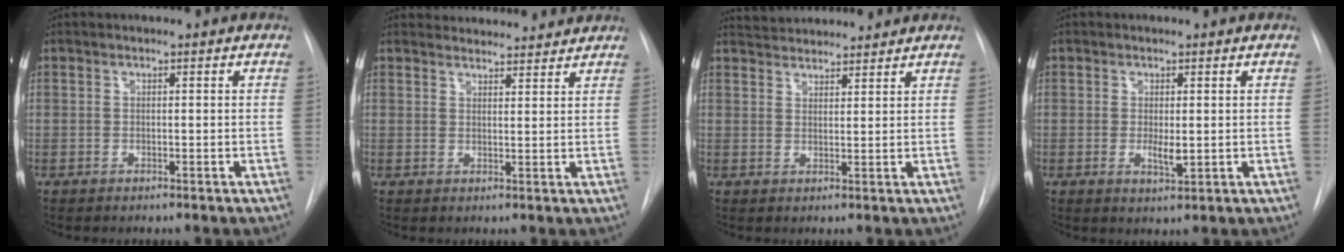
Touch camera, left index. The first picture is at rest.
{"total": 9.1, "force": [8.9, 1.8, 1.1], "torque": [-0.004, 0.020, 0.106]}
{"total": 7.4, "force": [7.1, 1.3, 1.4], "torque": [-0.024, 0.029, 0.106]}
{"total": 2.3, "force": [0.0, 0.7, 2.2], "torque": [-0.041, -0.007, 0.004]}